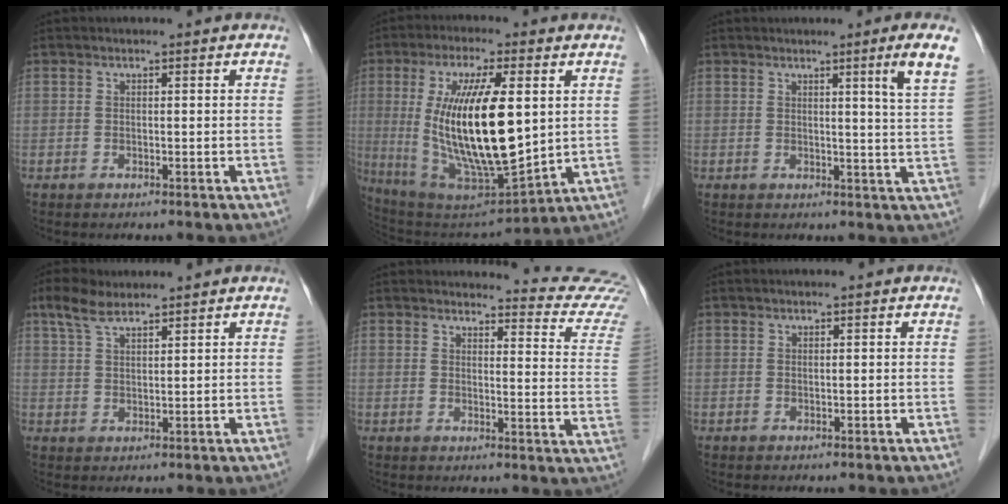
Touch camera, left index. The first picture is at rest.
{"total": 18.9, "force": [2.0, 4.5, 18.2], "torque": [-0.346, -0.011, 0.047]}
{"total": 4.9, "force": [2.6, -1.5, 3.9], "torque": [-0.053, -0.020, 0.036]}
{"total": 4.4, "force": [3.5, 1.3, 2.3], "torque": [-0.059, 0.018, 0.073]}
{"total": 15.0, "force": [14.9, -0.2, 1.6], "torque": [0.007, -0.125, 0.134]}
{"total": 0.0}